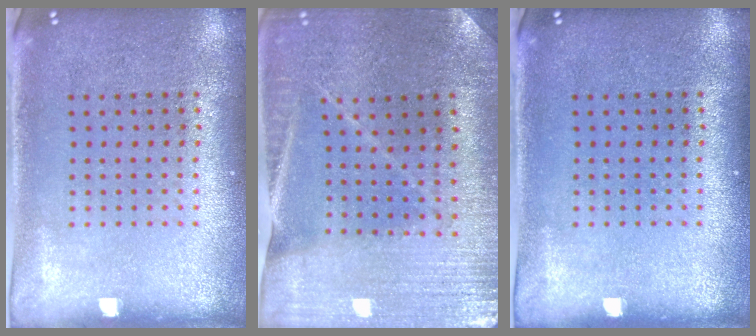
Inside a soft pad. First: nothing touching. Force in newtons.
{"total": 1.4, "press": 1.4, "slide": 0.2}
{"total": 0.0}